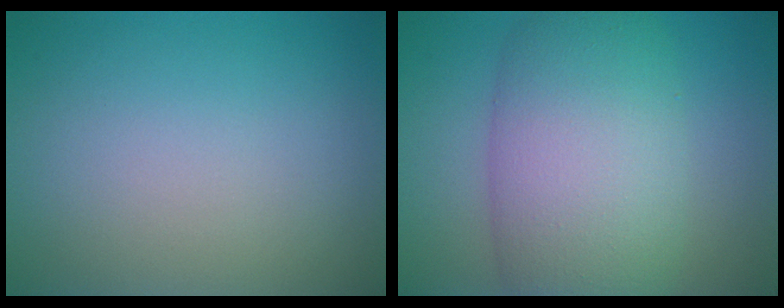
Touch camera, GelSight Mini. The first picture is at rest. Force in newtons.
{"total": 10.3, "press": 10.3, "slide": 0.5}